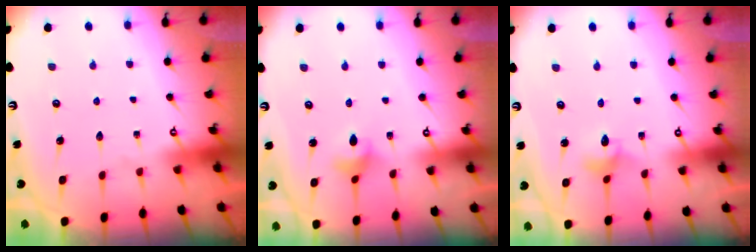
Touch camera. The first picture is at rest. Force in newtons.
{"total": 3.0, "press": 3.0, "slide": 0.3}
{"total": 3.8, "press": 3.8, "slide": 0.4}